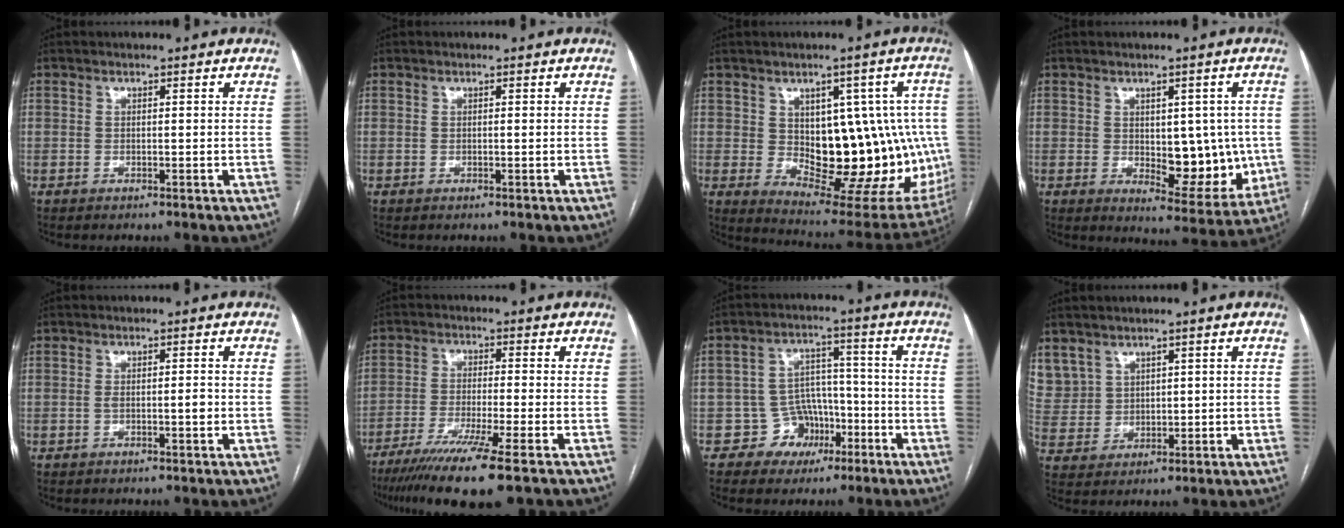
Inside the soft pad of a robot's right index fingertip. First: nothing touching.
{"total": 0.0}
{"total": 20.3, "force": [-0.3, 10.0, 17.6], "torque": [-0.188, 0.013, 0.029]}
{"total": 10.1, "force": [-0.4, 5.1, 8.7], "torque": [-0.095, 0.002, 0.016]}
{"total": 1.8, "force": [-0.3, 0.4, 1.7], "torque": [-0.029, 0.001, -0.001]}
{"total": 12.4, "force": [-8.5, -0.9, 8.9], "torque": [-0.157, -0.034, -0.139]}
{"total": 6.5, "force": [-3.1, 5.6, 0.7], "torque": [0.007, 0.018, -0.039]}
{"total": 9.0, "force": [5.0, 7.3, 1.5], "torque": [-0.057, 0.026, 0.127]}